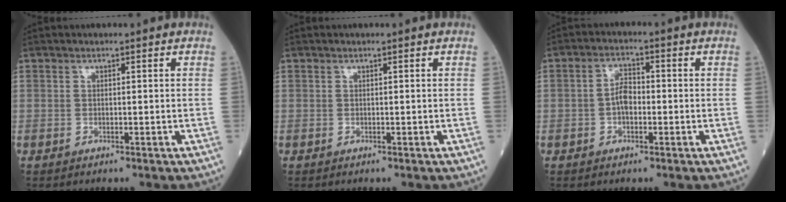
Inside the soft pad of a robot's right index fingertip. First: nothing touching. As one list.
[{"total": 0.0}, {"total": 3.4, "force": [-0.7, 1.8, 2.8], "torque": [-0.053, 0.013, -0.016]}]